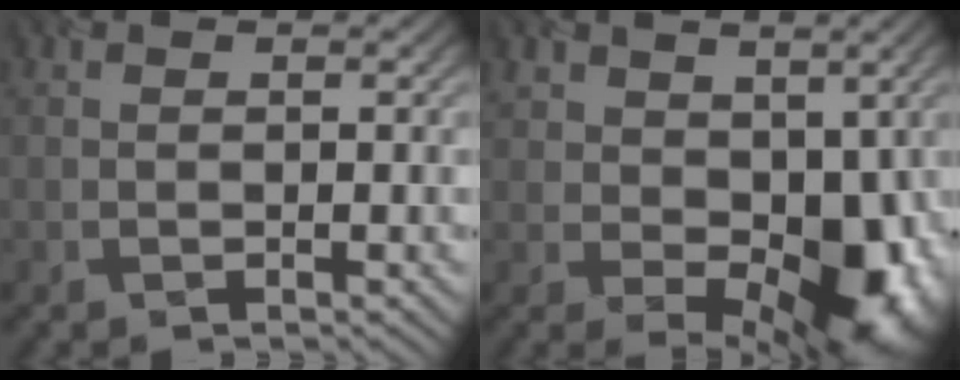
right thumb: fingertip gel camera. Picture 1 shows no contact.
{"total": 10.0, "force": [0.2, 7.1, 7.1], "torque": [-0.108, -0.030, 0.023]}